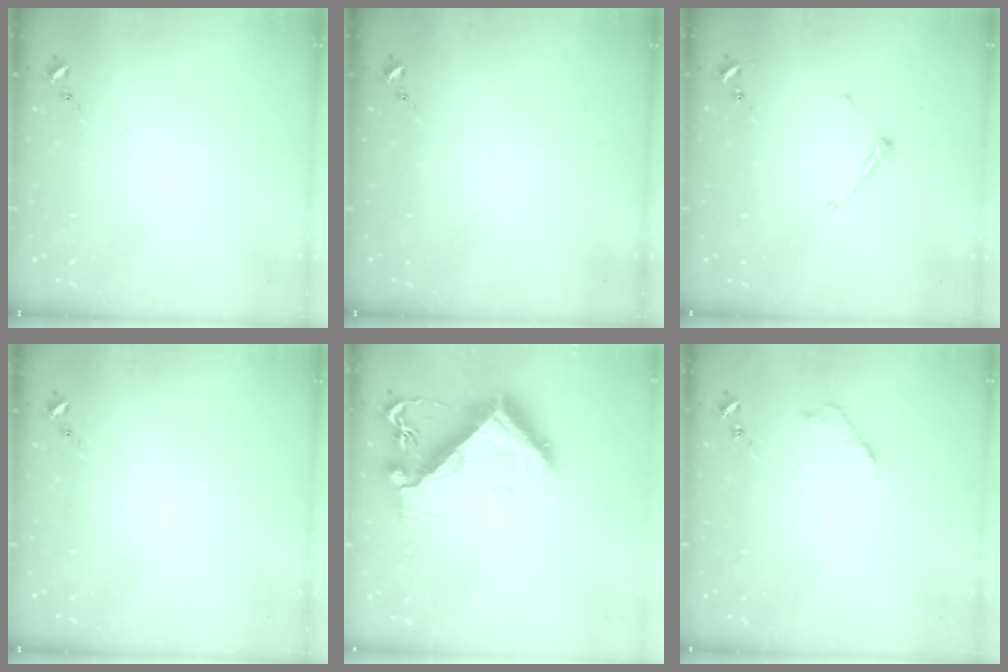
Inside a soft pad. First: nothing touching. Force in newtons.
{"total": 0.0}
{"total": 5.8, "press": 5.8, "slide": 0.7}
{"total": 0.0}
{"total": 10.5, "press": 10.4, "slide": 1.3}
{"total": 2.8, "press": 2.8, "slide": 0.4}